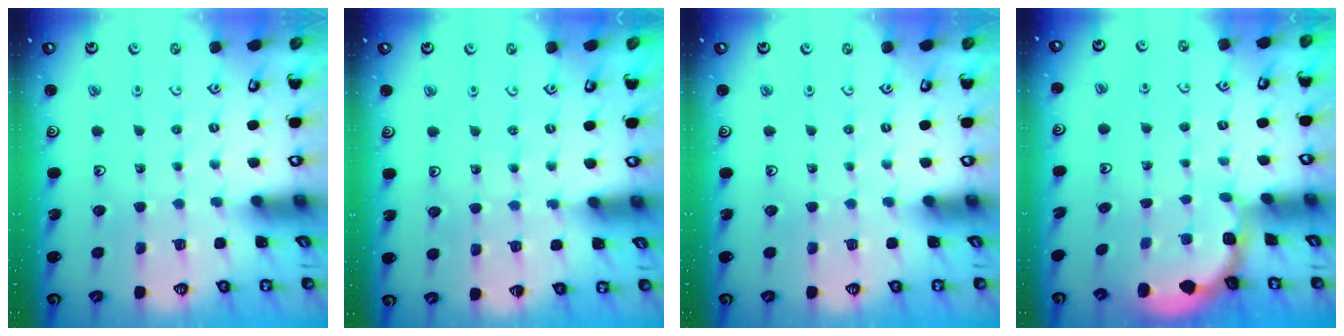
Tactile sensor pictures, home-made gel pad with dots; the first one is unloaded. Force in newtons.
{"total": 3.5, "press": 3.3, "slide": 1.2}
{"total": 0.0}
{"total": 1.8, "press": 1.6, "slide": 0.7}